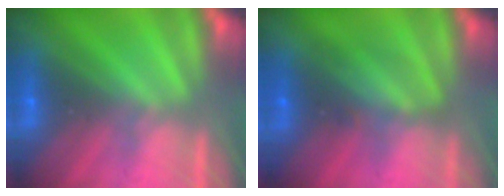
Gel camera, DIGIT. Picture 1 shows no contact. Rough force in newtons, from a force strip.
{"total": 2.4}